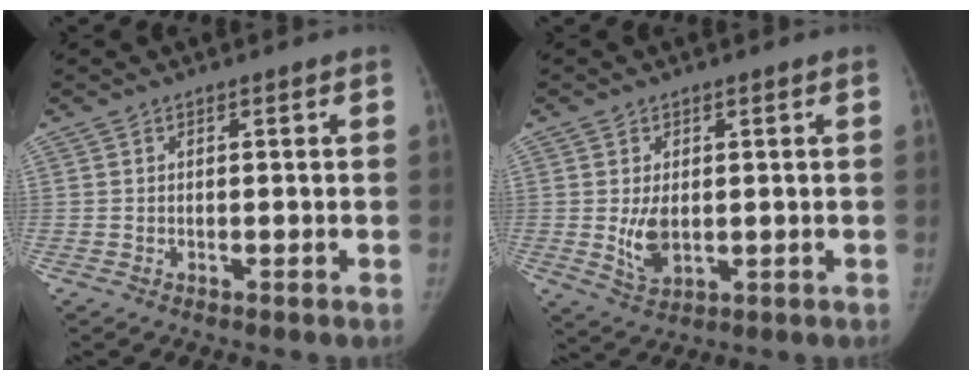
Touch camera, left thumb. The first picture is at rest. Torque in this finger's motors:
{"motor_torque": [0.23, 1.04, 0.39, 0.51, 0.04]}